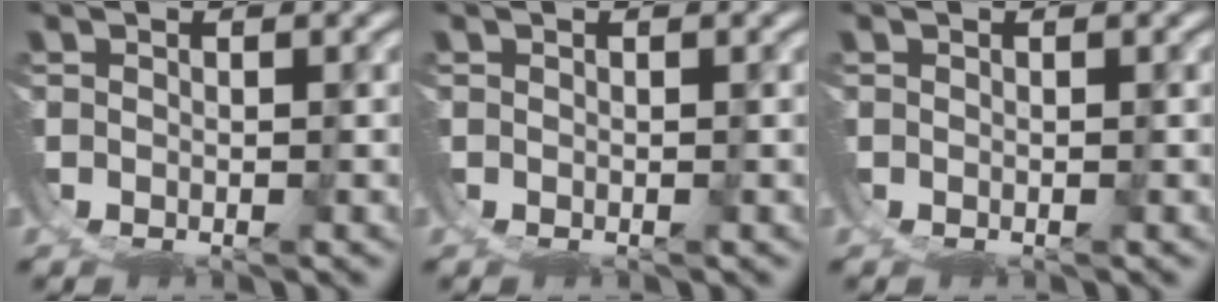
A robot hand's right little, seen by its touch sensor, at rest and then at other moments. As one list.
[{"total": 0.0}, {"total": 0.0}]